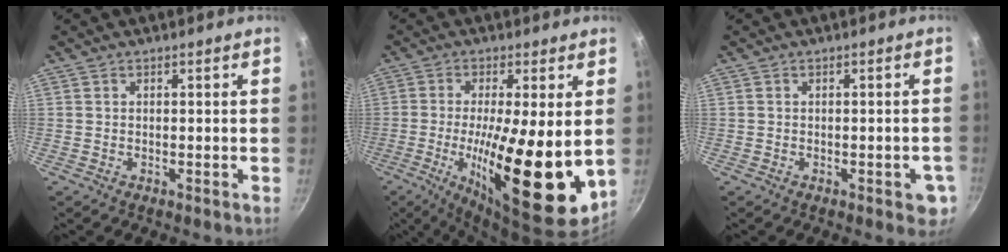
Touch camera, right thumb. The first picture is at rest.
{"total": 19.3, "force": [-1.4, 5.1, 18.5], "torque": [-0.298, -0.024, -0.022]}
{"total": 4.1, "force": [-1.4, 1.9, 3.3], "torque": [-0.021, 0.006, -0.018]}